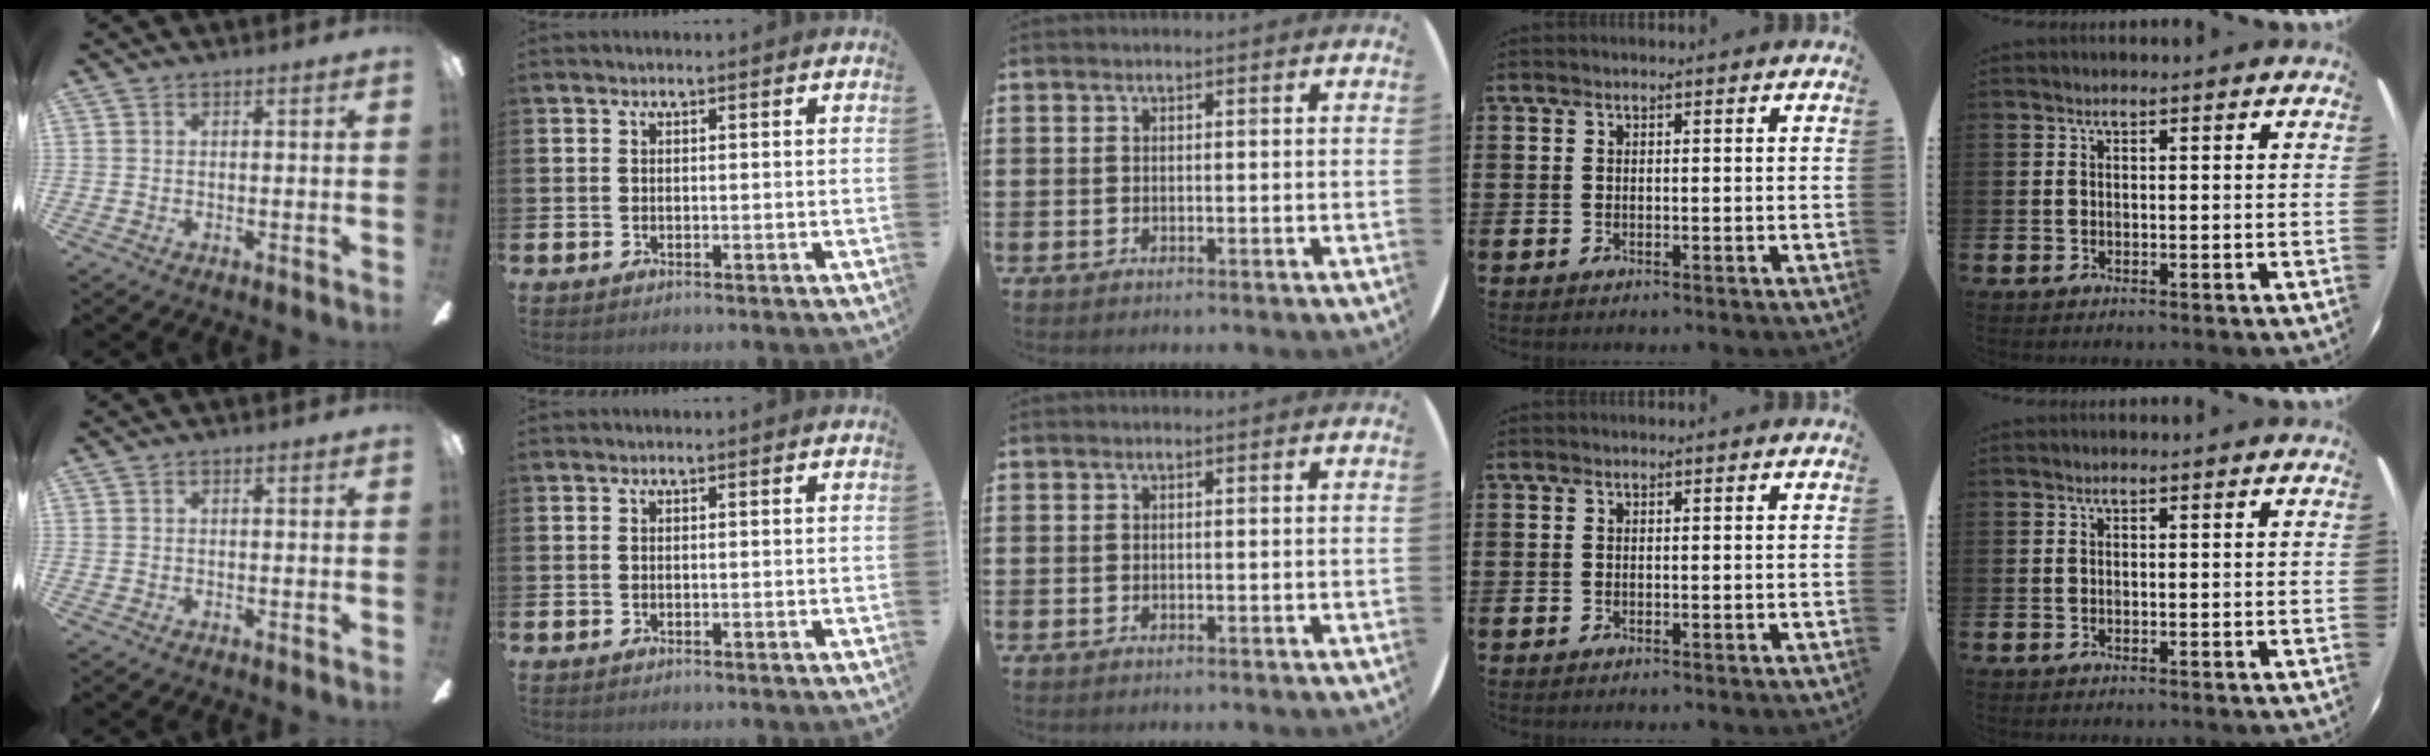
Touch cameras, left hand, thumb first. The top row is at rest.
{}